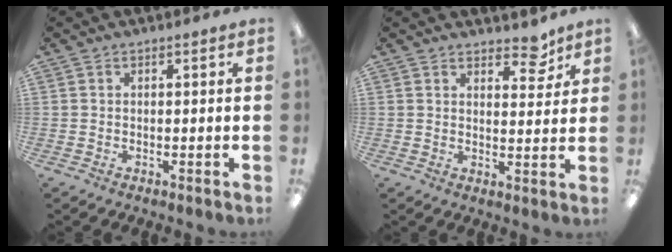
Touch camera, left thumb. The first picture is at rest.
{"total": 5.5, "force": [4.4, 2.4, 2.4], "torque": [-0.009, -0.031, 0.071]}